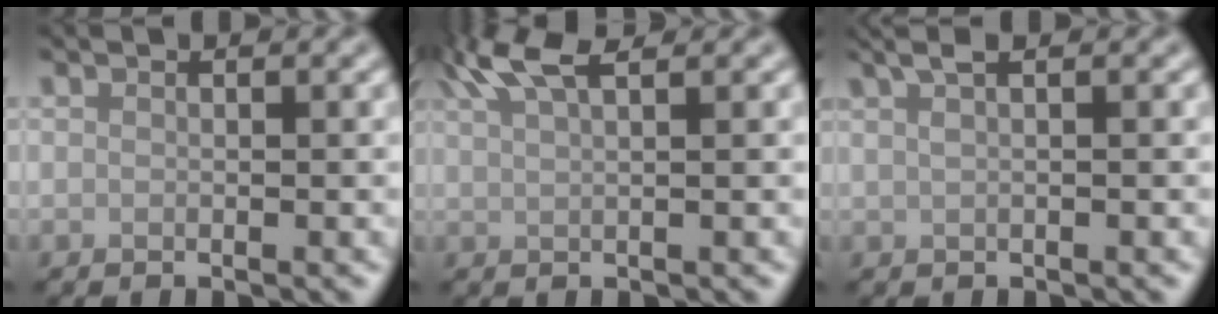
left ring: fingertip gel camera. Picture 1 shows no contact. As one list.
[{"total": 4.3, "force": [3.0, 1.2, 2.9], "torque": [-0.048, 0.017, 0.051]}, {"total": 2.8, "force": [1.6, 0.9, 2.0], "torque": [-0.030, 0.007, 0.012]}]